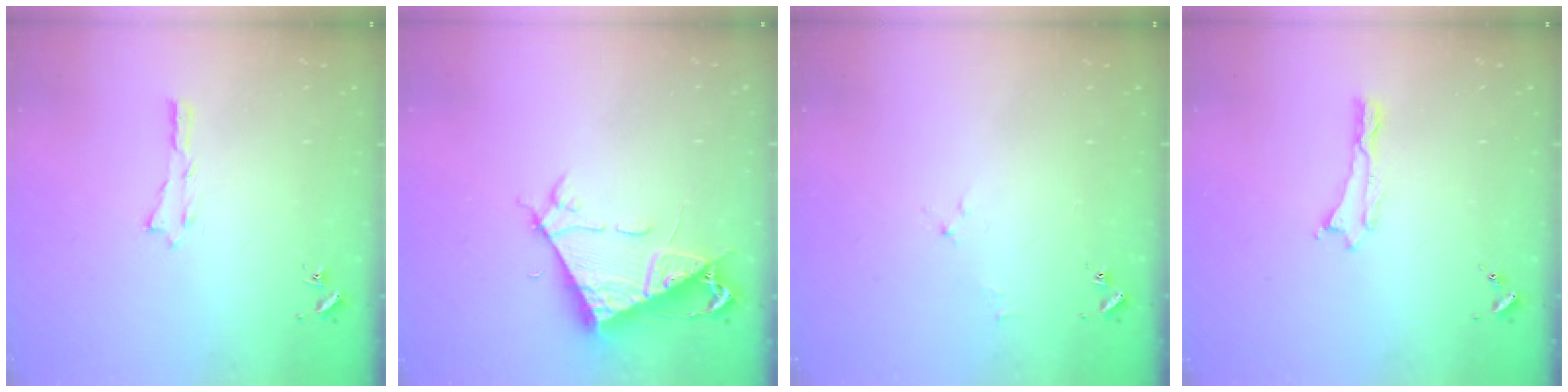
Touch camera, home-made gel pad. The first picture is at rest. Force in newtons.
{"total": 7.6, "press": 7.6, "slide": 0.9}
{"total": 1.7, "press": 1.6, "slide": 0.3}
{"total": 0.0}